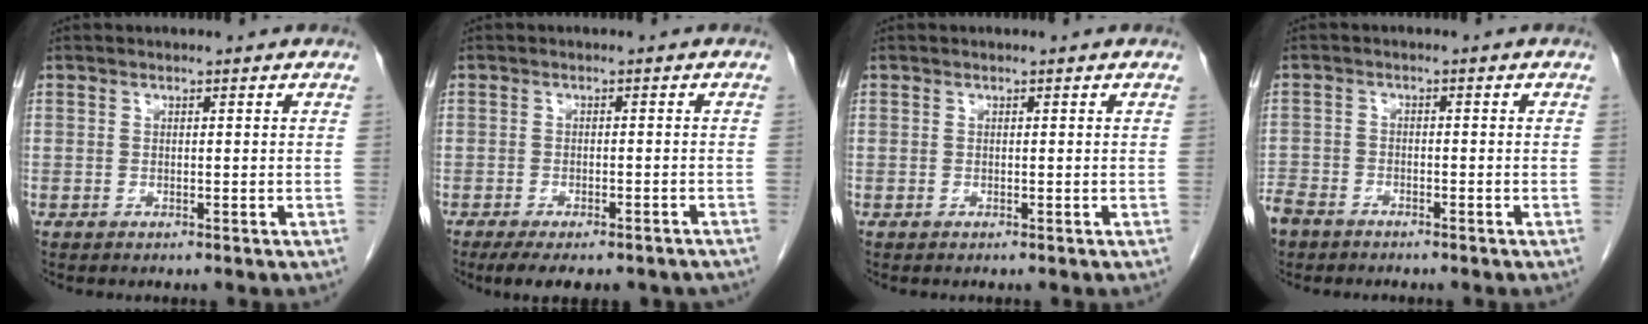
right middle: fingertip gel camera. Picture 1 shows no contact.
{"total": 10.6, "force": [-8.4, 3.8, 5.2], "torque": [-0.076, -0.001, -0.104]}
{"total": 0.0}
{"total": 6.4, "force": [-5.0, 3.6, 1.9], "torque": [-0.046, -0.002, -0.092]}